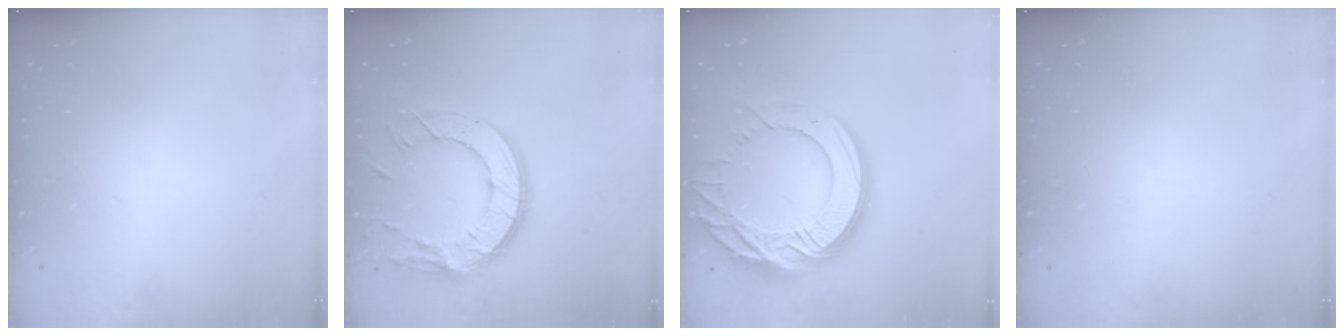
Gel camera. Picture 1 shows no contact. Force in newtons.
{"total": 17.3, "press": 17.2, "slide": 1.3}
{"total": 22.6, "press": 22.5, "slide": 2.2}
{"total": 0.0}